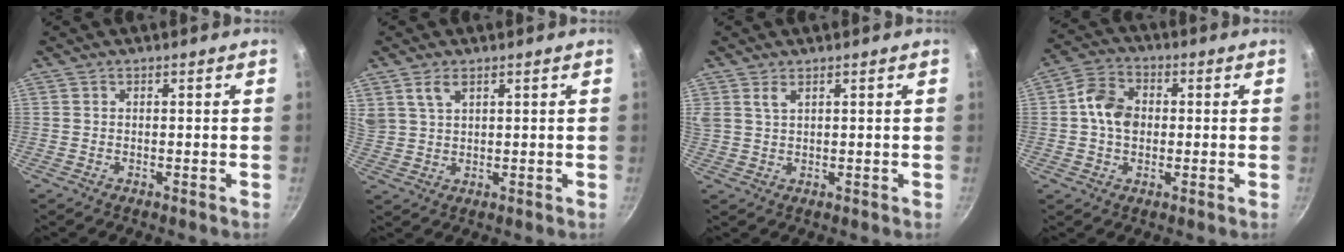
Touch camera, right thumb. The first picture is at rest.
{"total": 4.7, "force": [2.7, 2.4, 2.9], "torque": [-0.048, -0.006, 0.059]}
{"total": 2.7, "force": [1.6, 1.3, 1.8], "torque": [-0.033, -0.003, 0.035]}
{"total": 8.2, "force": [0.4, 6.2, 5.3], "torque": [-0.078, 0.017, -0.006]}